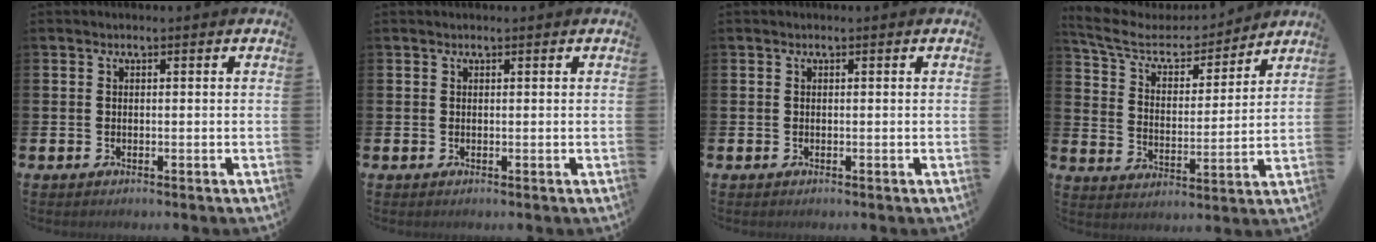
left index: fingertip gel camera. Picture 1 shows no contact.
{"total": 0.0}
{"total": 0.0}
{"total": 7.8, "force": [7.0, 3.0, 2.1], "torque": [-0.080, -0.048, 0.118]}